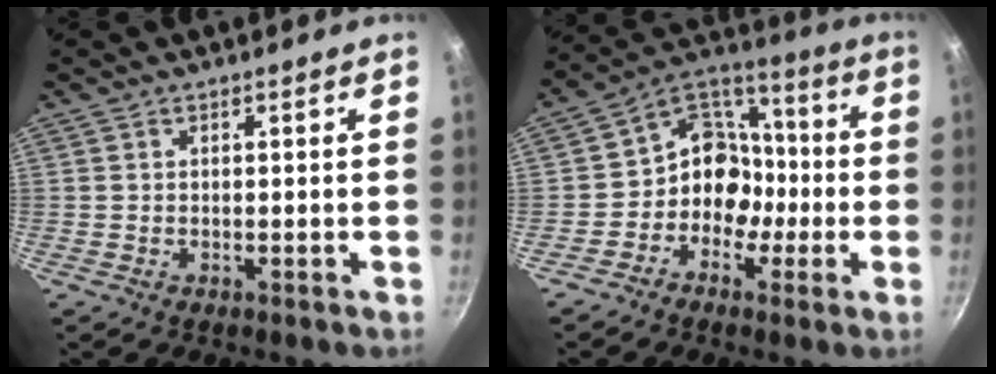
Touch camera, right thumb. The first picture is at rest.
{"total": 11.4, "force": [-2.9, 9.8, 5.1], "torque": [-0.019, 0.060, -0.068]}